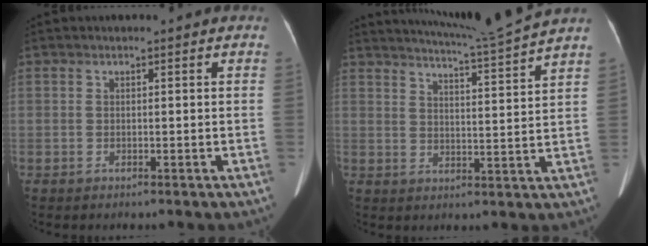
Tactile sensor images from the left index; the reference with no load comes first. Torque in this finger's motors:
{"motor_torque": [-0.14, -1.17, 0.08, 0.01]}